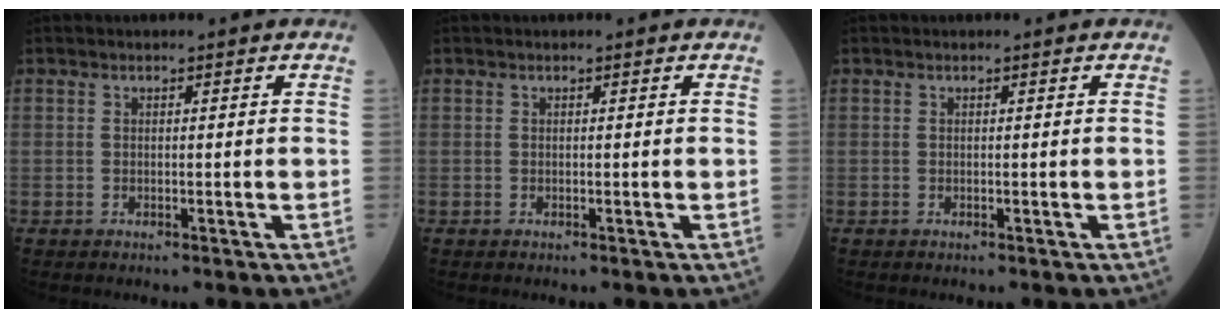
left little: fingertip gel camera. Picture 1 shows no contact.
{"total": 0.0}
{"total": 0.0}